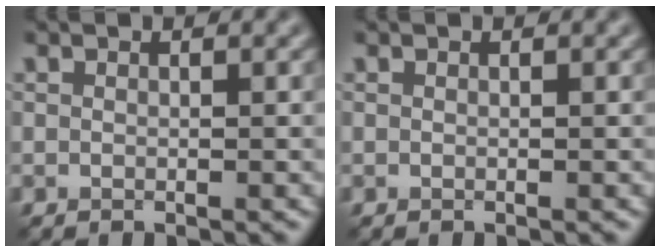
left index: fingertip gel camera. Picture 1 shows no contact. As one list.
[{"total": 0.0}]